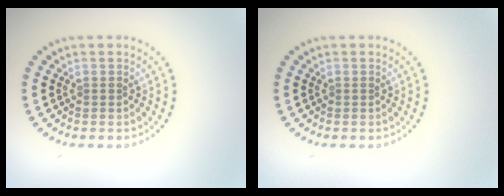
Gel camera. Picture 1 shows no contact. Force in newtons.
{"total": 0.0}